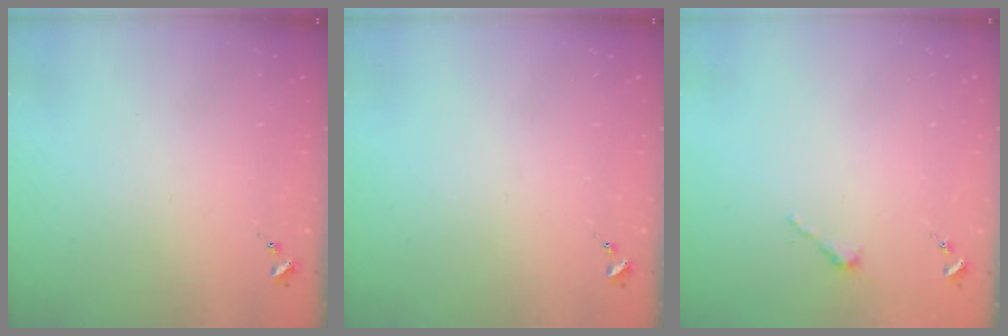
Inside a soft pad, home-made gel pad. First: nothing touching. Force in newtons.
{"total": 0.0}
{"total": 2.5, "press": 2.5, "slide": 0.2}